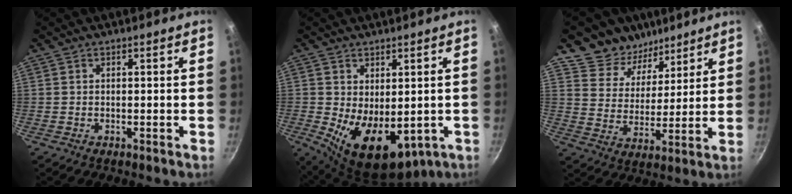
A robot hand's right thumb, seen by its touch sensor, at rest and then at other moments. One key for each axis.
{"total": 11.9, "fx": -1.2, "fy": 6.9, "fz": 9.6, "tx": -0.130, "ty": -0.028, "tz": 0.004}
{"total": 11.8, "fx": 8.9, "fy": 7.6, "fz": 1.5, "tx": 0.018, "ty": -0.074, "tz": 0.140}